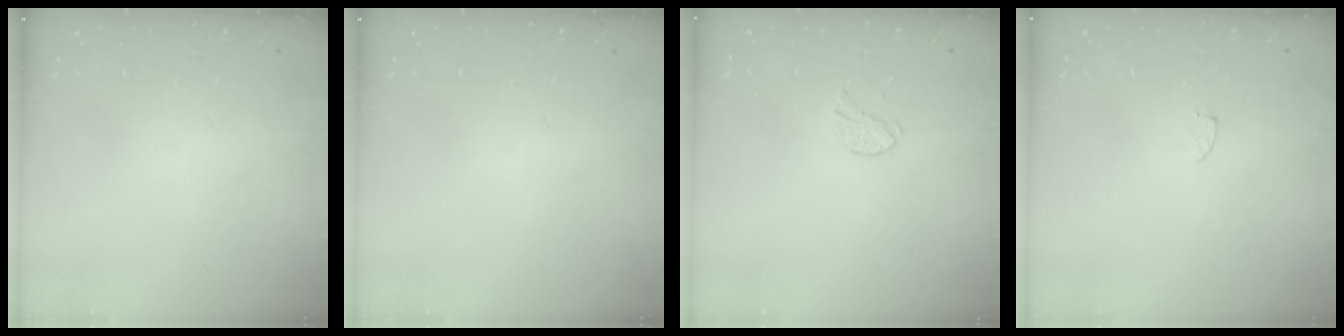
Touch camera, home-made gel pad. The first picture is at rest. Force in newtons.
{"total": 0.0}
{"total": 5.6, "press": 5.6, "slide": 0.3}
{"total": 2.6, "press": 2.6, "slide": 0.2}